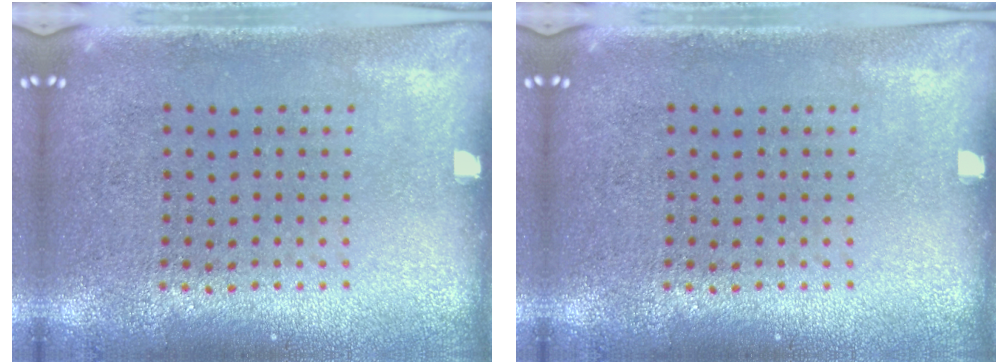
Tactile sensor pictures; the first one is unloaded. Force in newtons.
{"total": 0.0}